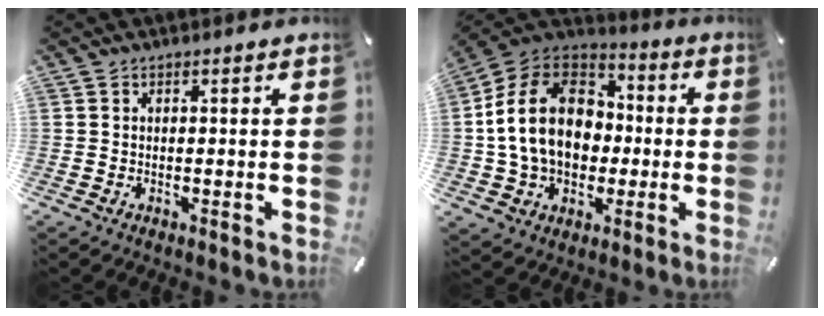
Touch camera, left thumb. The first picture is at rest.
{"total": 18.0, "force": [-0.6, 14.6, 10.5], "torque": [-0.233, 0.016, -0.009]}